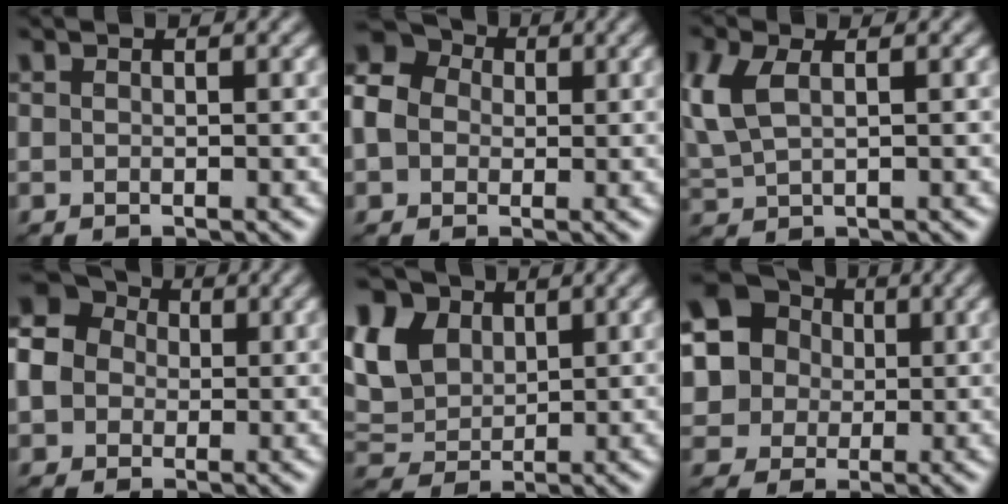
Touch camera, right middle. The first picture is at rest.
{"total": 8.6, "force": [1.1, 7.4, 4.2], "torque": [-0.096, 0.033, -0.017]}
{"total": 4.4, "force": [1.3, 2.4, 3.4], "torque": [-0.102, 0.009, 0.030]}
{"total": 10.2, "force": [0.9, 9.2, 4.4], "torque": [-0.114, 0.039, -0.020]}
{"total": 11.7, "force": [5.3, 8.3, 6.3], "torque": [-0.159, 0.034, 0.093]}
{"total": 15.5, "force": [4.6, 13.8, 5.4], "torque": [-0.158, 0.040, 0.057]}